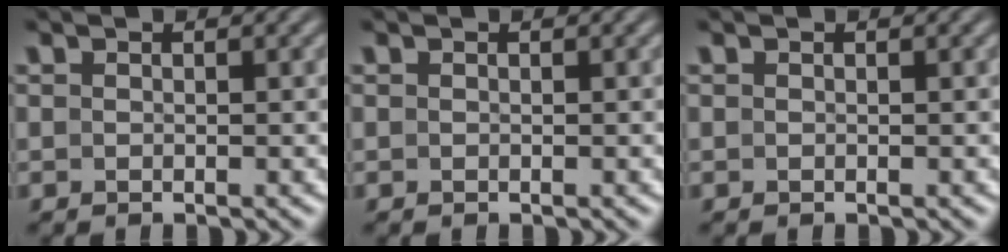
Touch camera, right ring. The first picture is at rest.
{"total": 0.0}
{"total": 0.0}